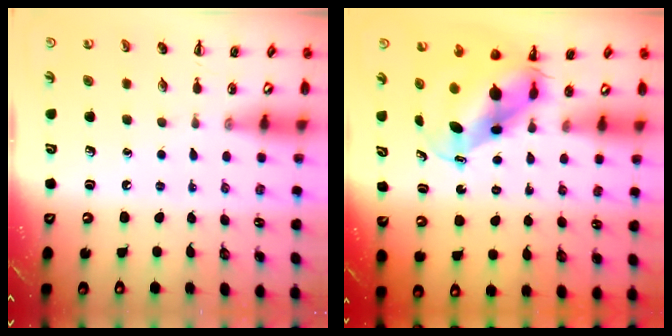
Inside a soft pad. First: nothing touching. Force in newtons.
{"total": 7.6, "press": 7.1, "slide": 2.5}